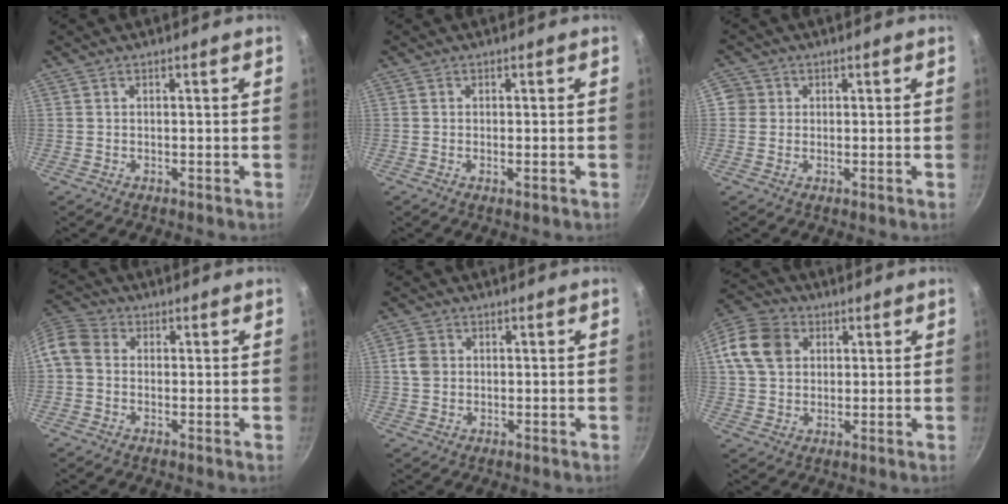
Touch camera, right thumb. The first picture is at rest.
{"total": 1.1, "force": [-0.4, 0.2, 1.1], "torque": [-0.025, 0.000, -0.009]}
{"total": 2.9, "force": [0.2, 2.9, 0.5], "torque": [0.016, 0.006, -0.004]}
{"total": 7.9, "force": [-0.3, 6.5, 4.5], "torque": [-0.095, 0.027, -0.023]}
{"total": 3.6, "force": [0.4, 3.1, 1.9], "torque": [-0.024, 0.005, 0.002]}
{"total": 12.8, "force": [3.3, 10.2, 7.0], "torque": [-0.125, 0.018, 0.047]}